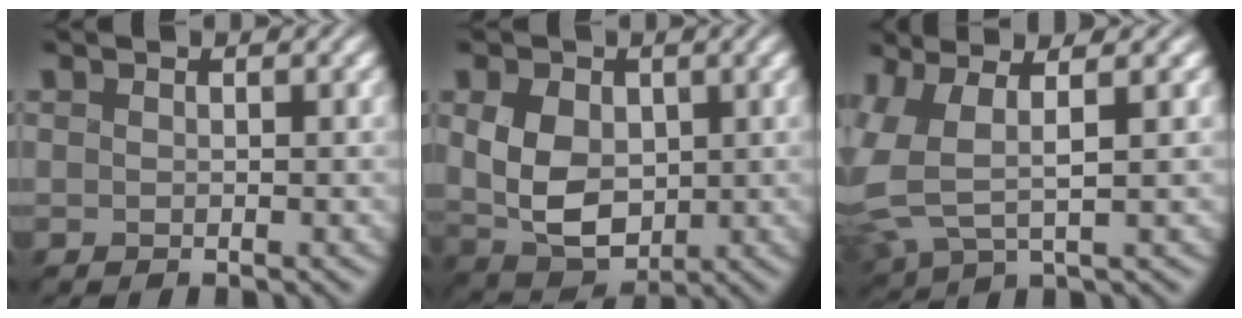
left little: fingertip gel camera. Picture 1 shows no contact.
{"total": 6.1, "force": [0.1, 4.3, 4.3], "torque": [-0.089, -0.006, 0.000]}
{"total": 5.9, "force": [1.2, 2.5, 5.2], "torque": [-0.138, 0.005, 0.024]}